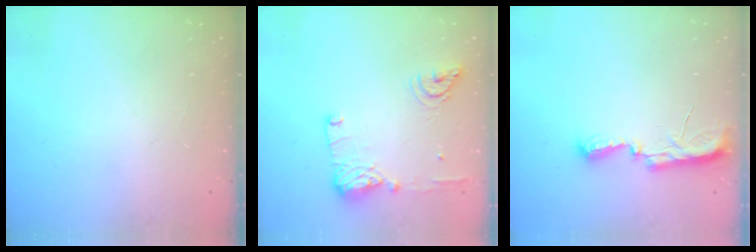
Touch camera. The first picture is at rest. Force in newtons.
{"total": 12.7, "press": 12.4, "slide": 2.7}
{"total": 7.4, "press": 7.4, "slide": 0.7}